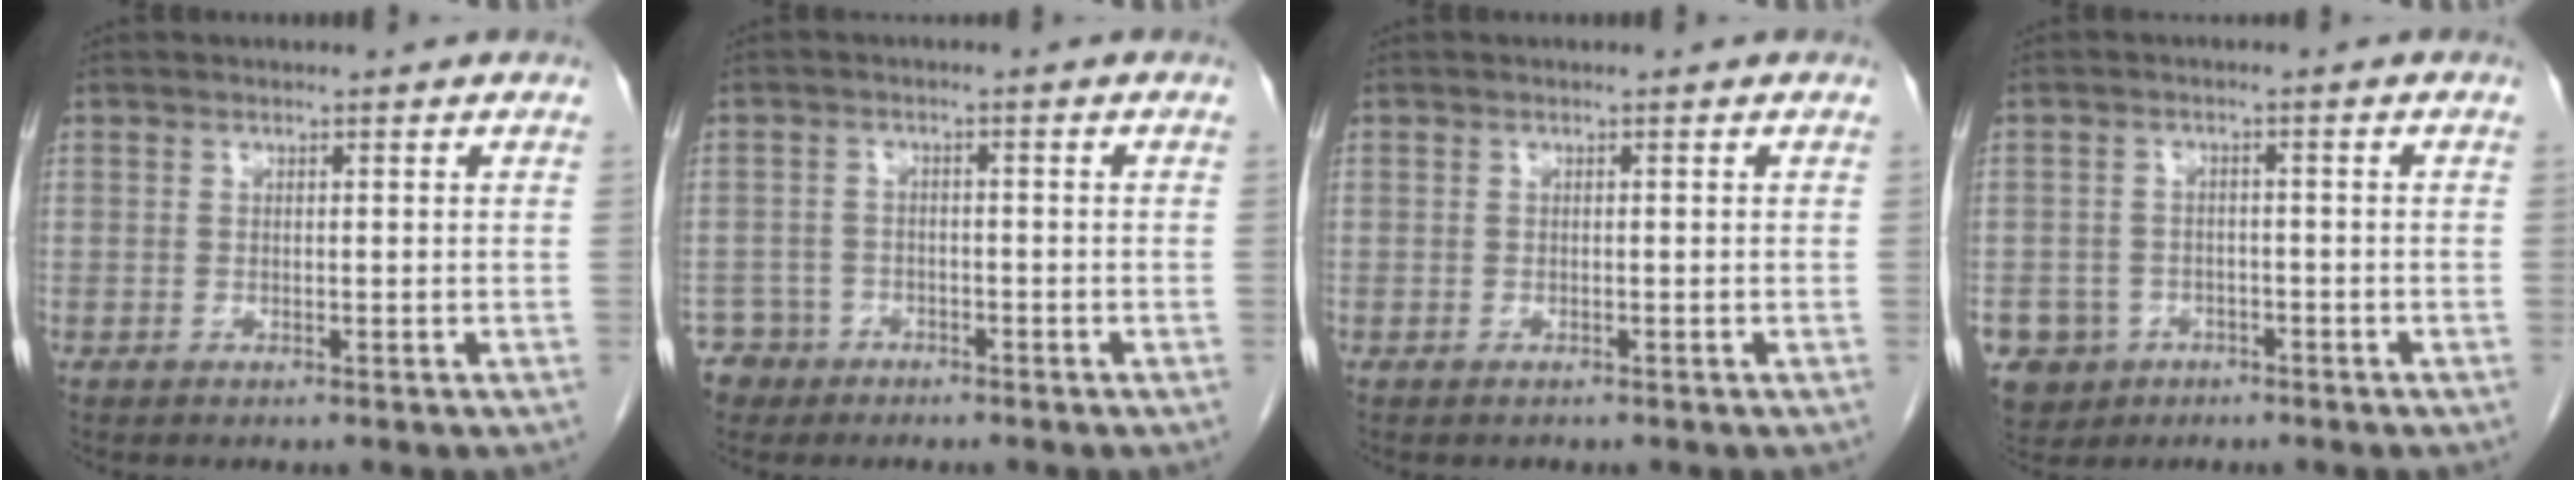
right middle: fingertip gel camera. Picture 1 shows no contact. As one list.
[{"total": 4.0, "force": [-2.7, 2.9, -0.6], "torque": [0.016, 0.010, -0.048]}, {"total": 0.0}, {"total": 6.5, "force": [-3.3, 5.6, 1.0], "torque": [-0.023, 0.008, -0.046]}]